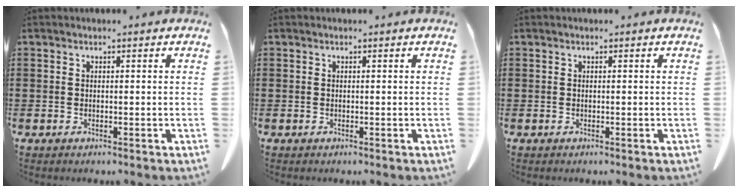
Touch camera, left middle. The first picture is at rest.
{"total": 0.0}
{"total": 0.0}